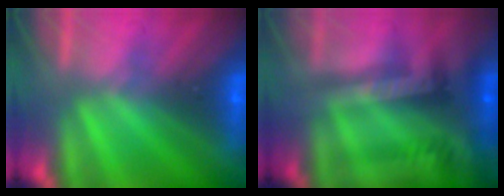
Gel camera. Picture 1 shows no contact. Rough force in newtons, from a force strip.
{"total": 2.4}